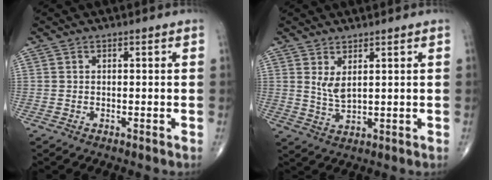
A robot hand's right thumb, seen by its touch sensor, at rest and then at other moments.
{"total": 3.9, "force": [1.7, 1.4, 3.1], "torque": [-0.058, -0.020, 0.040]}